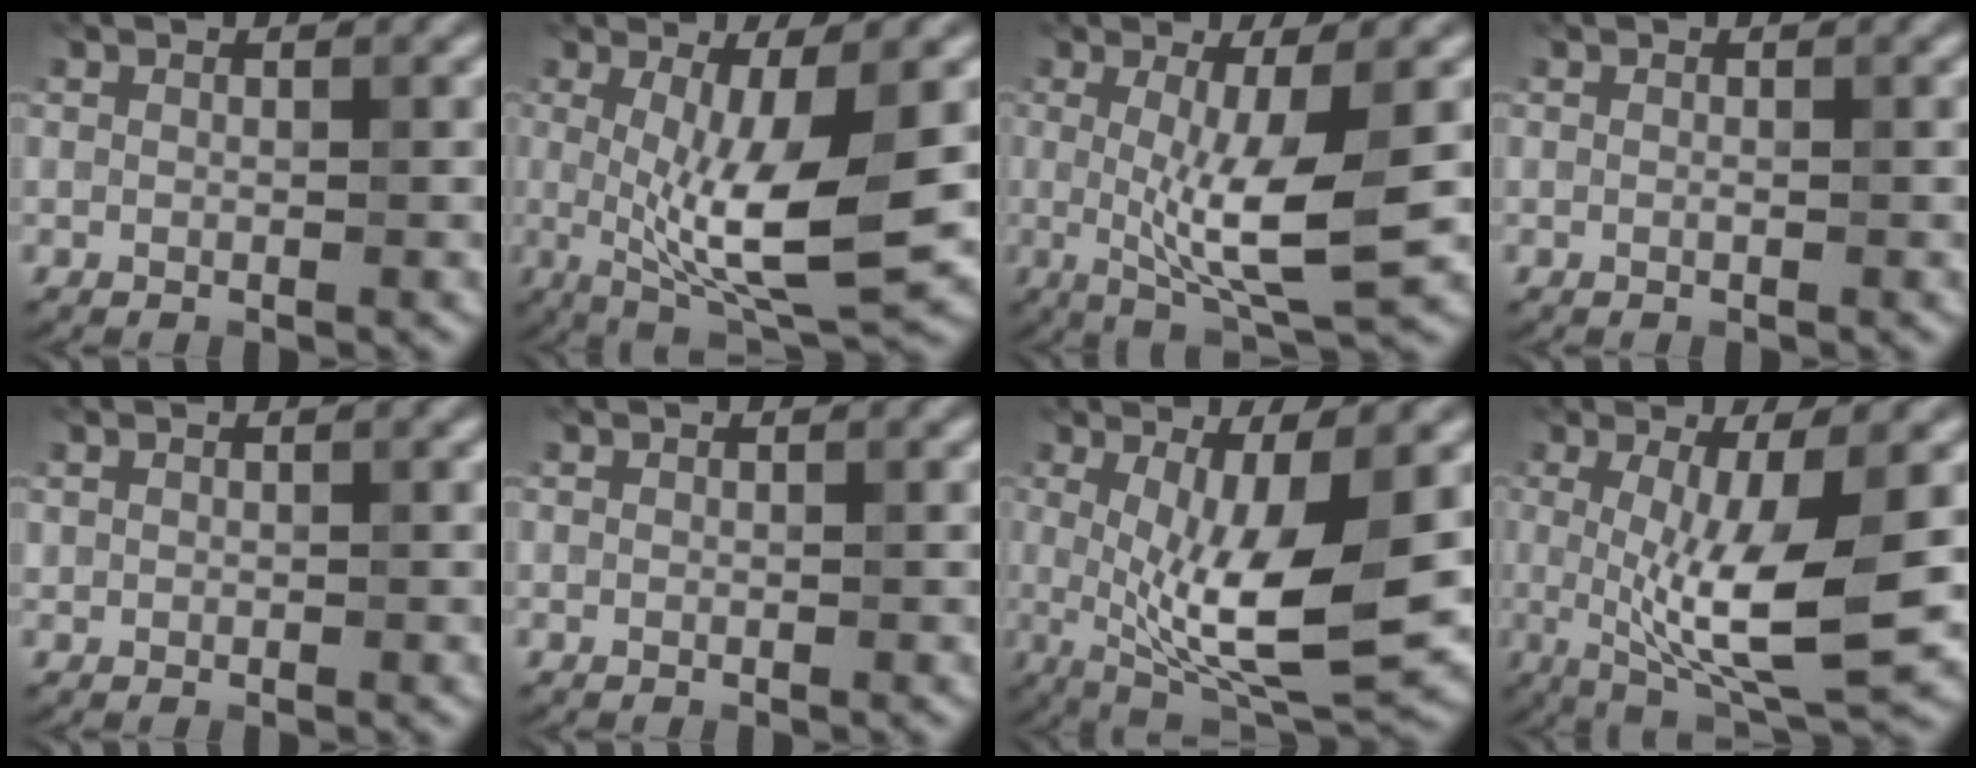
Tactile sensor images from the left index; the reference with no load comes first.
{"total": 9.3, "force": [-0.4, 2.5, 9.0], "torque": [-0.158, -0.017, -0.002]}
{"total": 7.3, "force": [-0.3, 1.5, 7.1], "torque": [-0.124, -0.013, -0.002]}
{"total": 0.0}
{"total": 0.0}
{"total": 0.0}
{"total": 10.5, "force": [-0.3, 3.0, 10.0], "torque": [-0.174, -0.021, 0.003]}
{"total": 9.4, "force": [-0.7, 2.4, 9.0], "torque": [-0.157, -0.017, -0.007]}